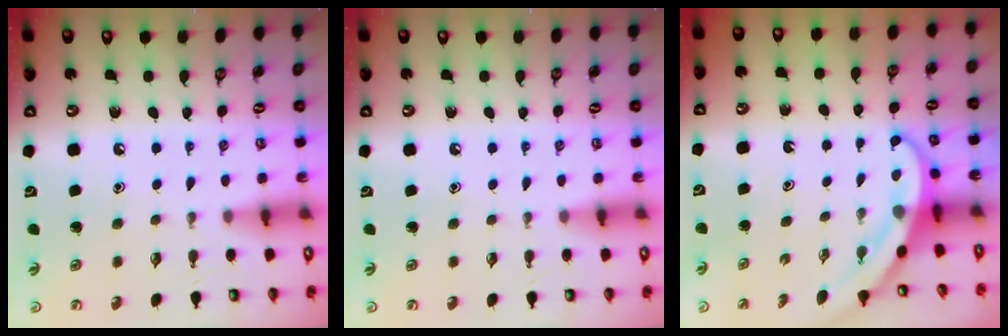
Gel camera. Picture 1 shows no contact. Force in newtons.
{"total": 0.0}
{"total": 3.7, "press": 3.7, "slide": 0.4}